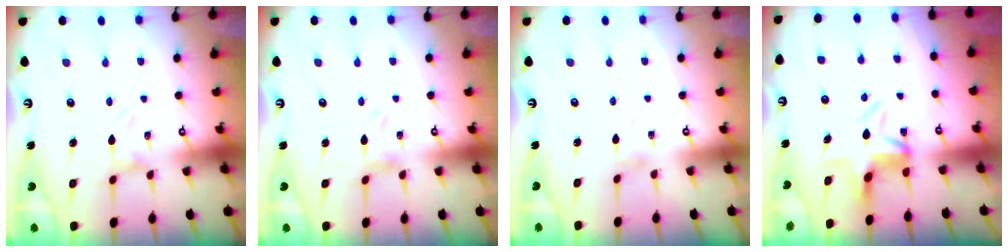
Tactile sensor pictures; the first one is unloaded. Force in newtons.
{"total": 0.0}
{"total": 1.2, "press": 1.2, "slide": 0.1}
{"total": 7.0, "press": 6.7, "slide": 2.0}